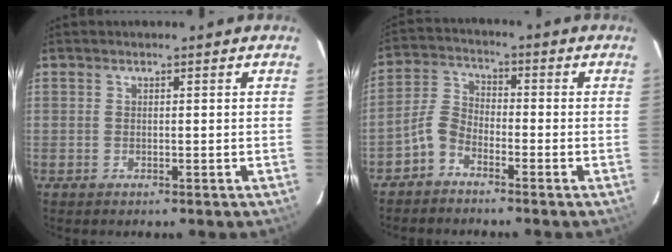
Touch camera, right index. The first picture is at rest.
{"total": 5.0, "force": [-3.5, 2.7, 2.3], "torque": [-0.055, 0.017, -0.078]}